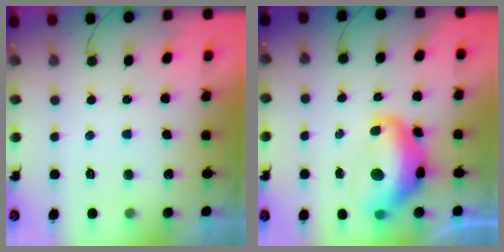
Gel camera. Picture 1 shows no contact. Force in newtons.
{"total": 14.9, "press": 14.8, "slide": 1.1}